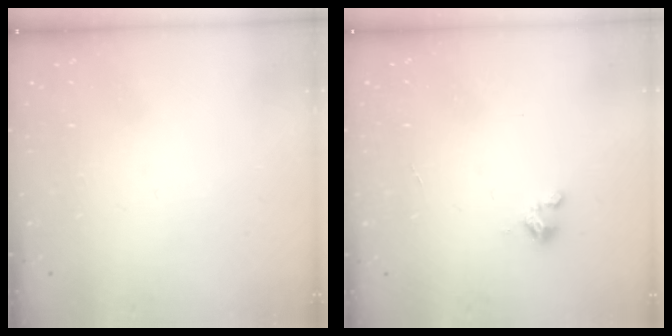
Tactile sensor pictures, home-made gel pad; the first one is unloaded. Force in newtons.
{"total": 0.9, "press": 0.9, "slide": 0.2}